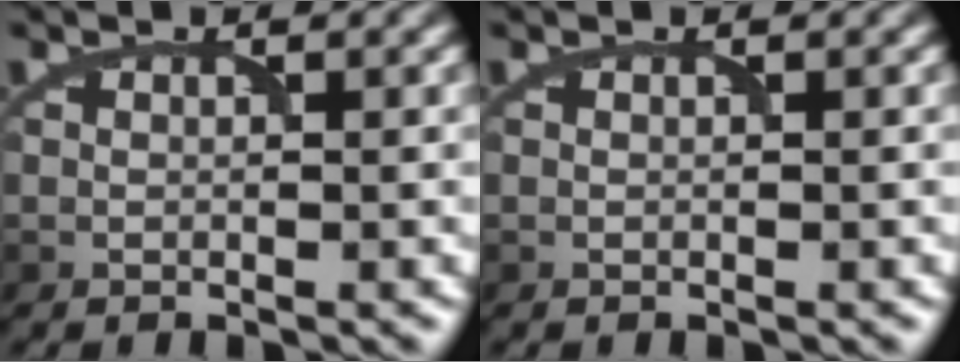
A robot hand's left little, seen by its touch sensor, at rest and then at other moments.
{"total": 0.0}